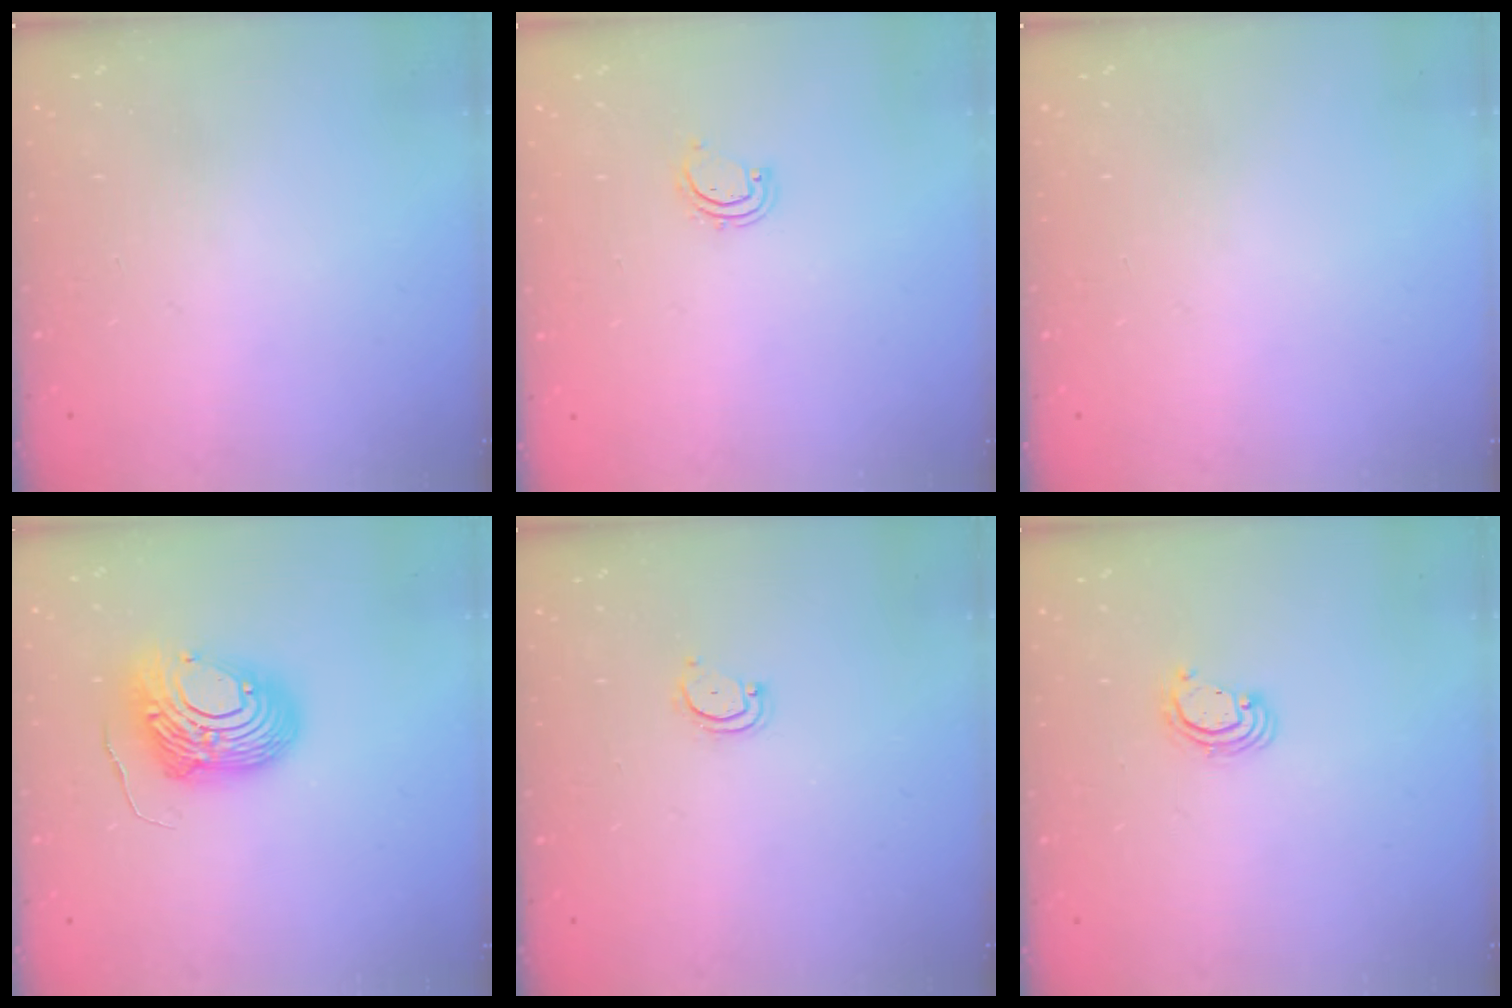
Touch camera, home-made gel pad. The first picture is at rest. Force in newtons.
{"total": 2.5, "press": 2.5, "slide": 0.3}
{"total": 0.0}
{"total": 12.6, "press": 12.6, "slide": 1.4}
{"total": 2.8, "press": 2.8, "slide": 0.3}
{"total": 2.8, "press": 2.8, "slide": 0.2}